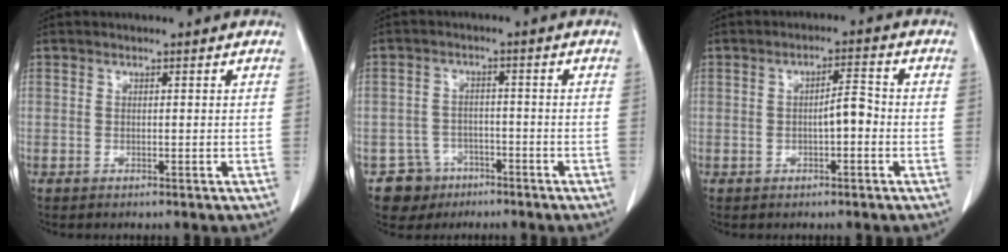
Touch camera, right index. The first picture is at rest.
{"total": 5.5, "force": [-3.3, 4.4, -0.2], "torque": [0.003, 0.010, -0.051]}
{"total": 3.5, "force": [-0.4, 0.9, 3.4], "torque": [-0.049, 0.013, -0.002]}